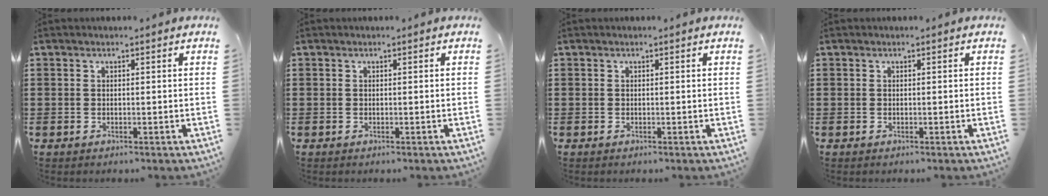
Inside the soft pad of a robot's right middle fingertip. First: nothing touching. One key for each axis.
{"total": 0.0}
{"total": 0.0}
{"total": 0.0}